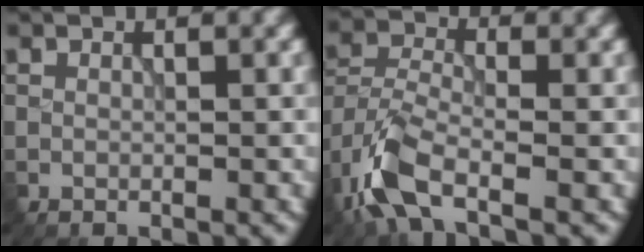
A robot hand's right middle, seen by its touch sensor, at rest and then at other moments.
{"total": 6.2, "force": [-3.8, 2.4, 4.3], "torque": [-0.095, -0.006, -0.089]}